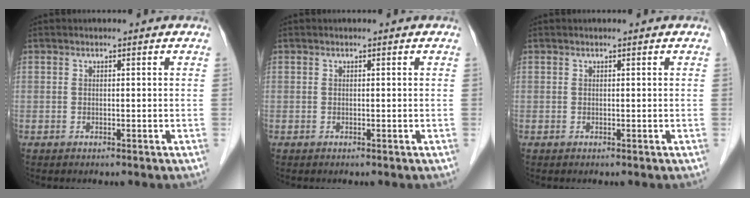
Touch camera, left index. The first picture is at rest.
{"total": 0.0}
{"total": 0.0}